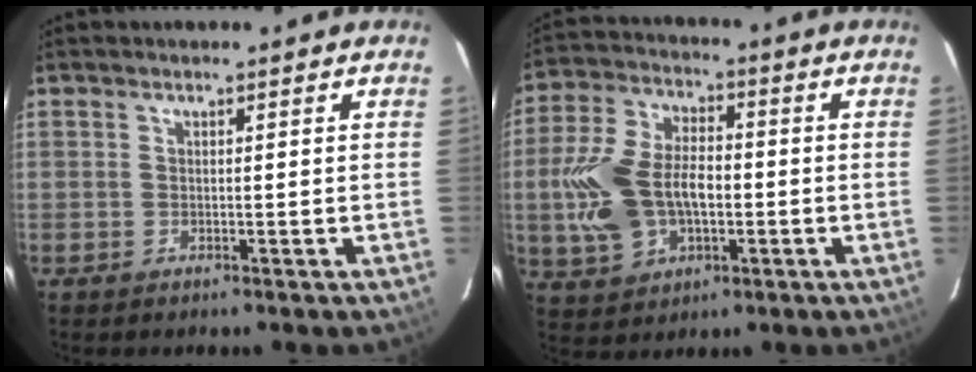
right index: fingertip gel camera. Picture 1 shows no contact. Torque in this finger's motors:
{"motor_torque": [0.64, -0.28, 0.36, 0.13]}